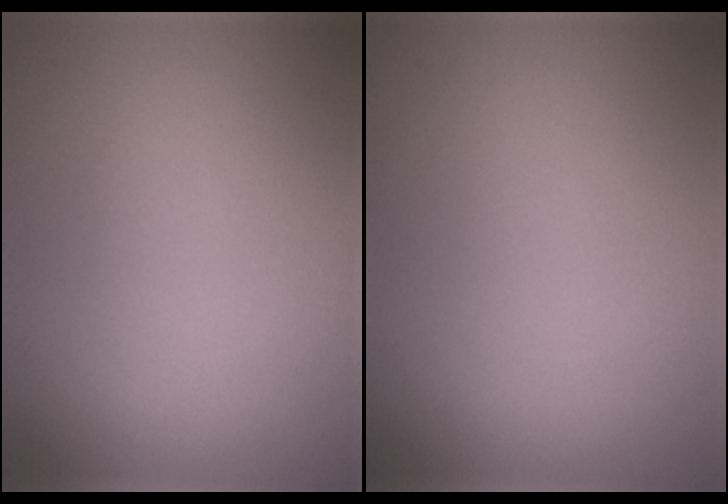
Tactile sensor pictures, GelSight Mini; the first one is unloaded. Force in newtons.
{"total": 0.0}